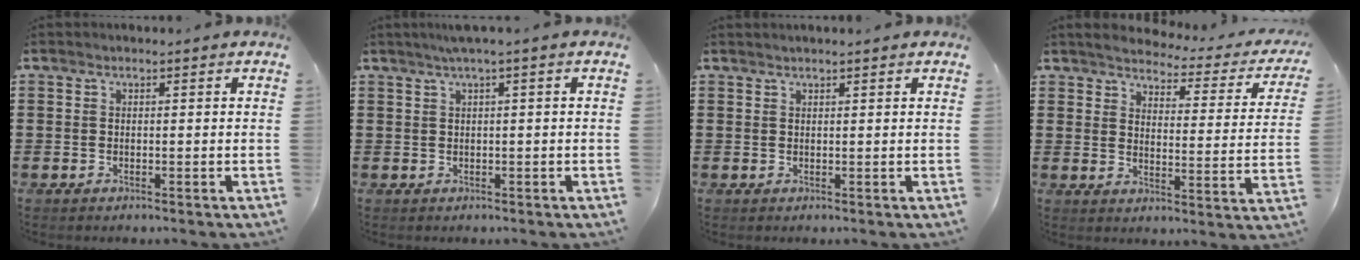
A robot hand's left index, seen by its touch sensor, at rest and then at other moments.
{"total": 1.4, "force": [0.4, -0.2, 1.4], "torque": [-0.022, -0.003, 0.008]}
{"total": 0.8, "force": [0.7, 0.0, 0.2], "torque": [-0.005, -0.001, 0.015]}
{"total": 2.9, "force": [2.8, -0.1, 0.7], "torque": [-0.035, -0.027, 0.041]}